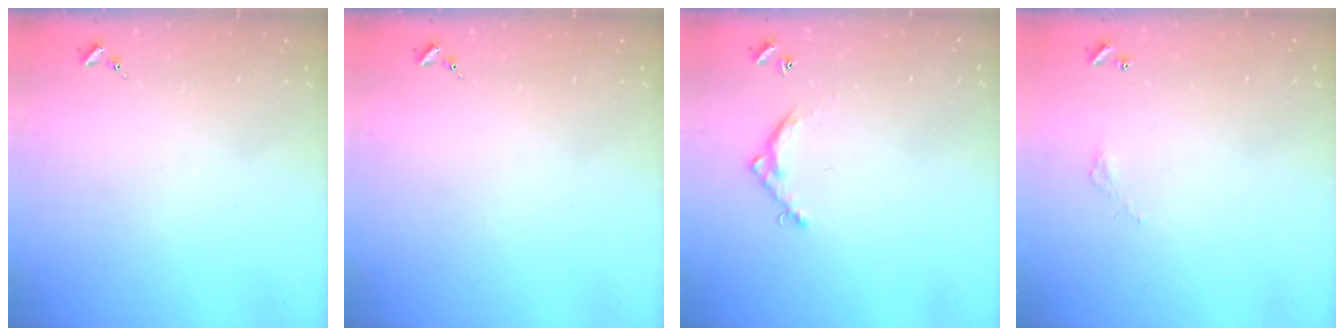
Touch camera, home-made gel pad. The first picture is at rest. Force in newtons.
{"total": 0.0}
{"total": 5.5, "press": 5.5, "slide": 0.3}
{"total": 2.8, "press": 2.8, "slide": 0.2}